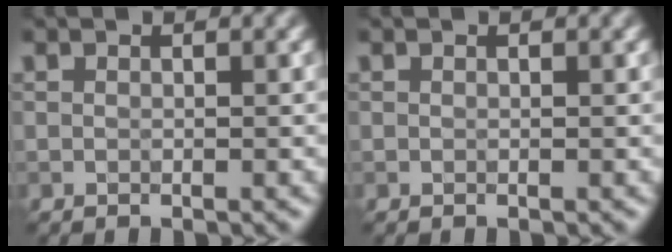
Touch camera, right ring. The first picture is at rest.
{"total": 0.0}